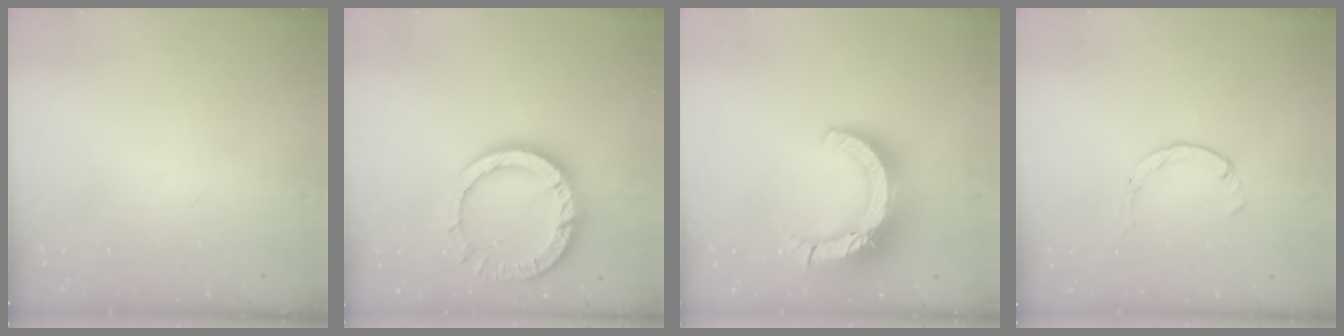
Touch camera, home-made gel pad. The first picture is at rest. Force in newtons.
{"total": 13.0, "press": 12.9, "slide": 1.3}
{"total": 16.1, "press": 16.0, "slide": 1.5}
{"total": 0.0}